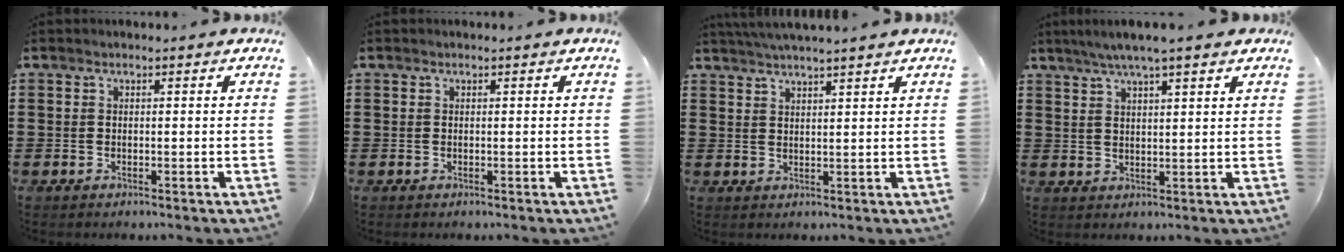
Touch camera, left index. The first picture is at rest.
{"total": 0.0}
{"total": 2.6, "force": [2.4, -1.0, 0.2], "torque": [-0.010, -0.005, 0.045]}
{"total": 3.9, "force": [3.1, -0.1, 2.4], "torque": [-0.053, -0.002, 0.053]}